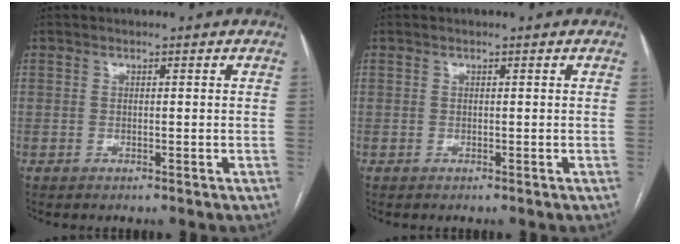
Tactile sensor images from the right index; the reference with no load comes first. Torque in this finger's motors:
{"motor_torque": [0.01, -0.01, 0.00, 0.00]}